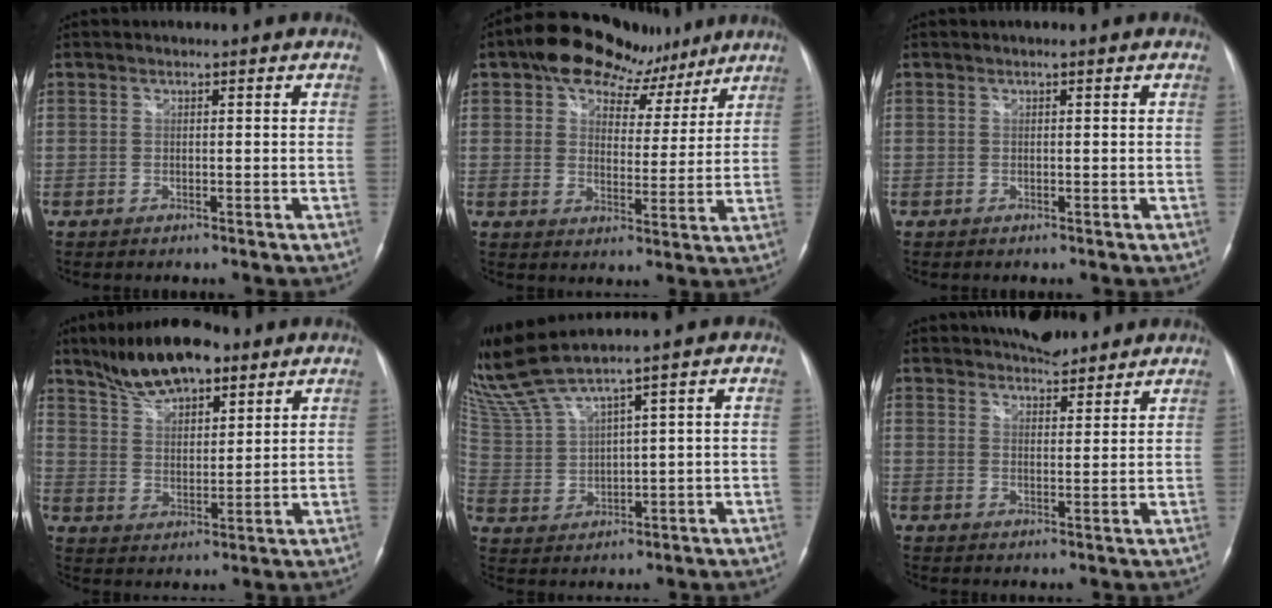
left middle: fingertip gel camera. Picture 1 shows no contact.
{"total": 12.2, "force": [8.3, 7.1, 5.5], "torque": [-0.066, 0.029, 0.121]}
{"total": 0.0}
{"total": 11.9, "force": [8.8, 4.2, 6.9], "torque": [-0.120, 0.011, 0.154]}
{"total": 8.2, "force": [7.1, -1.2, 3.9], "torque": [-0.103, 0.007, 0.157]}
{"total": 7.3, "force": [6.5, 2.3, 2.3], "torque": [-0.034, 0.010, 0.098]}